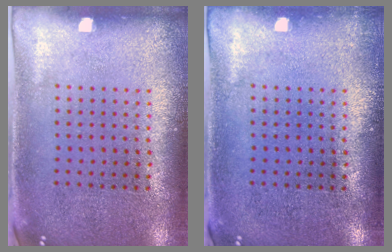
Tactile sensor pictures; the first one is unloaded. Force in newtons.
{"total": 0.6, "press": 0.6, "slide": 0.1}